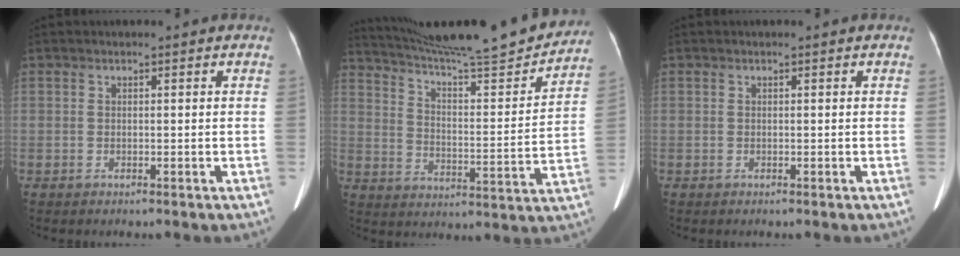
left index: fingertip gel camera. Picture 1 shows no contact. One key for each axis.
{"total": 22.8, "fx": 21.0, "fy": 0.3, "fz": 8.9, "tx": -0.149, "ty": -0.045, "tz": 0.298}
{"total": 0.0}